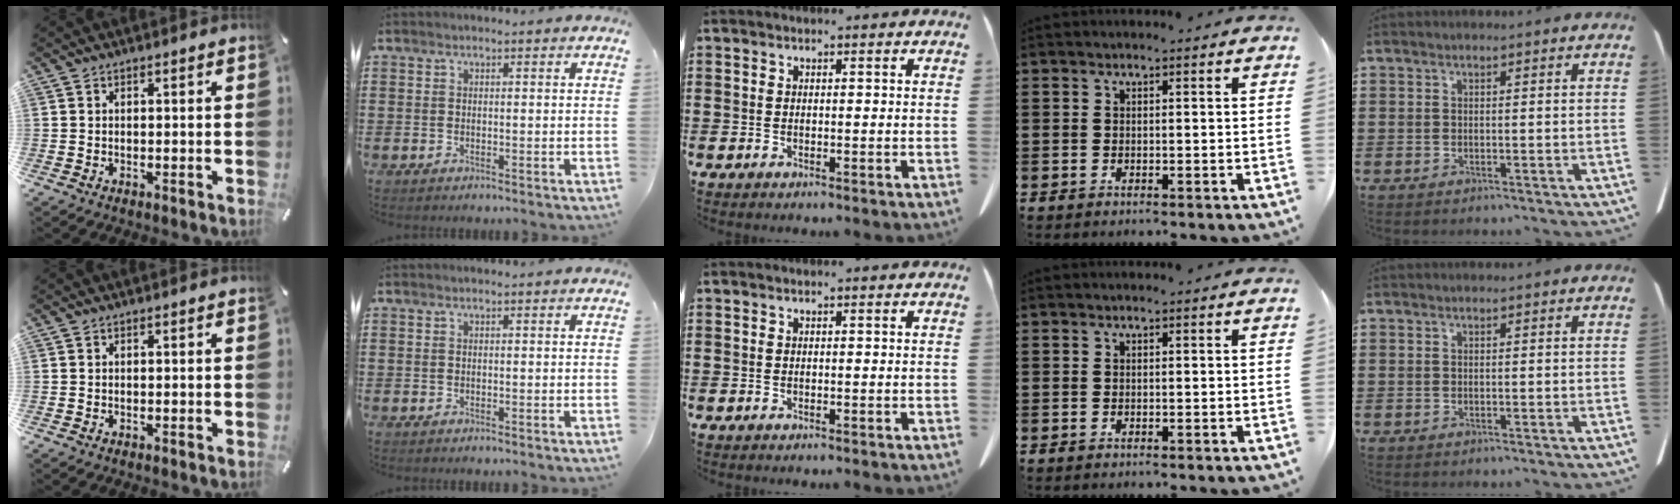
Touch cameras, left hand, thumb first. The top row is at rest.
{}